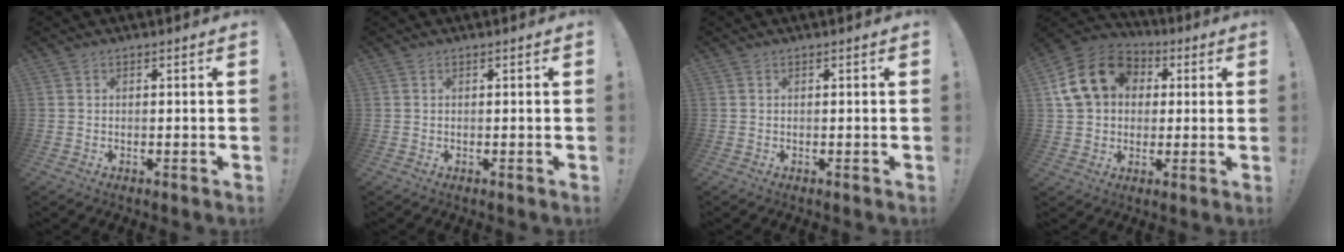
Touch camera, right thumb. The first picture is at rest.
{"total": 0.0}
{"total": 0.0}
{"total": 17.1, "force": [4.7, 13.8, 9.0], "torque": [-0.142, 0.004, 0.097]}